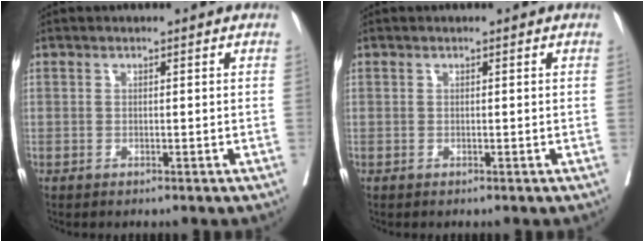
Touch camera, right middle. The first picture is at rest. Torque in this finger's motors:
{"motor_torque": [0.00, 0.00, 0.00, -0.01]}